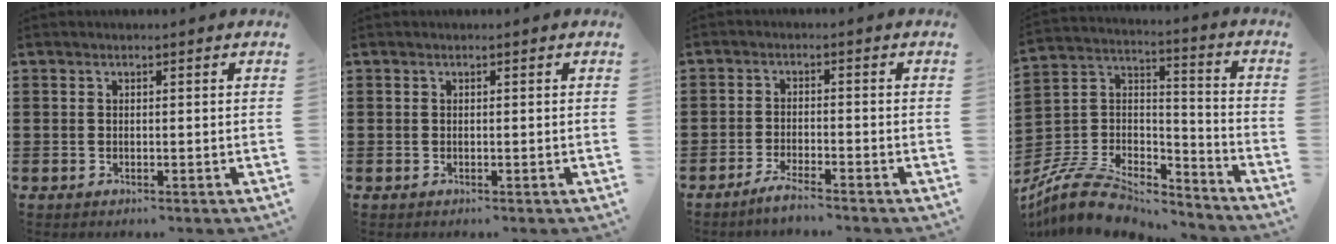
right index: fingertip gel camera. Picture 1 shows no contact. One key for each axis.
{"total": 0.0}
{"total": 2.9, "fx": -2.6, "fy": -0.2, "fz": 1.2, "tx": -0.021, "ty": 0.003, "tz": -0.050}
{"total": 9.4, "fx": -7.9, "fy": 3.4, "fz": 3.6, "tx": -0.087, "ty": 0.008, "tz": -0.157}